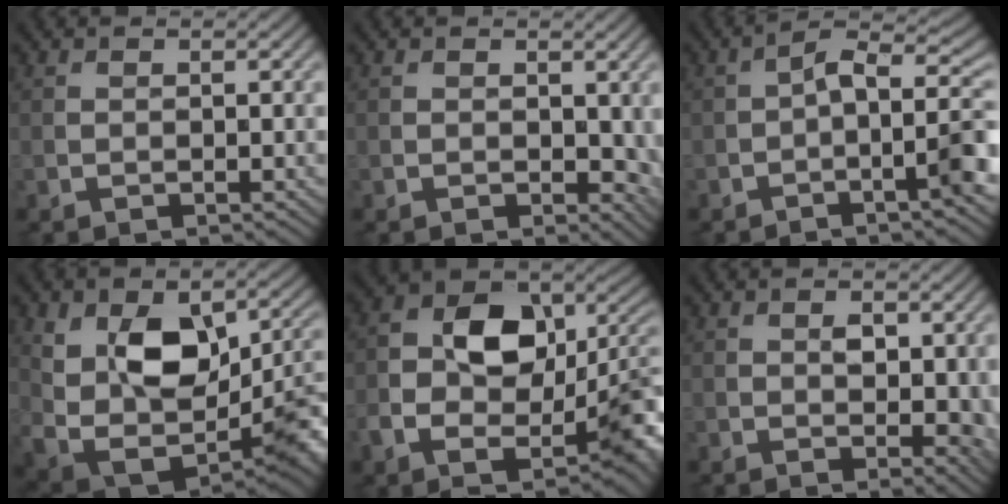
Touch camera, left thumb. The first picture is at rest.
{"total": 3.1, "force": [0.3, 2.1, 2.3], "torque": [-0.028, -0.010, 0.008]}
{"total": 6.4, "force": [-1.8, 1.6, 5.9], "torque": [-0.088, 0.022, -0.041]}
{"total": 13.9, "force": [1.2, 8.9, 10.6], "torque": [-0.173, -0.031, 0.036]}
{"total": 14.7, "force": [-1.7, 9.6, 10.9], "torque": [-0.180, -0.006, -0.035]}
{"total": 4.0, "force": [0.4, 2.2, 3.3], "torque": [-0.043, -0.004, 0.011]}